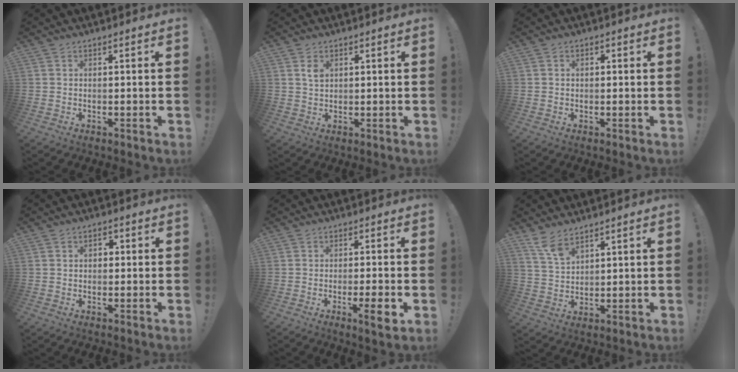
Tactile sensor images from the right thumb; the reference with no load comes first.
{"total": 2.9, "force": [1.3, 1.9, 1.8], "torque": [-0.015, -0.007, 0.018]}
{"total": 0.9, "force": [0.0, 0.6, 0.7], "torque": [-0.005, 0.000, -0.003]}
{"total": 2.0, "force": [0.1, 1.4, 1.4], "torque": [-0.011, -0.002, -0.004]}
{"total": 6.1, "force": [-2.3, 0.6, 5.6], "torque": [-0.077, -0.001, -0.035]}
{"total": 6.4, "force": [4.9, 2.1, 3.5], "torque": [-0.068, -0.027, 0.092]}